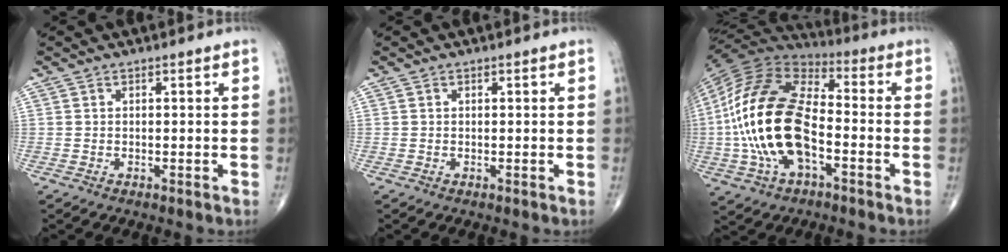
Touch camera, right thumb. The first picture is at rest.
{"total": 0.0}
{"total": 22.5, "force": [-3.8, 11.7, 18.8], "torque": [-0.379, 0.023, -0.074]}